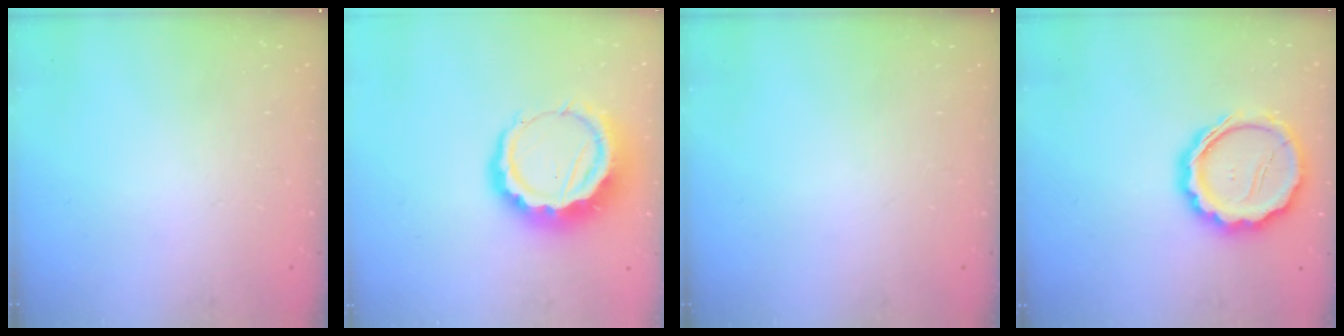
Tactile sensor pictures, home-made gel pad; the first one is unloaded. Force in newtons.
{"total": 11.6, "press": 11.4, "slide": 2.4}
{"total": 0.0}
{"total": 16.7, "press": 16.4, "slide": 3.3}